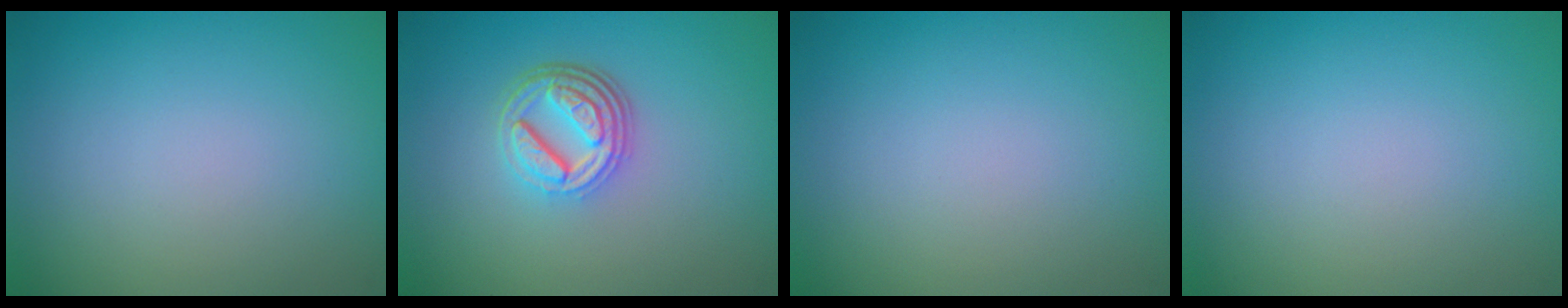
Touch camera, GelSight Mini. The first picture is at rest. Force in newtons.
{"total": 4.7, "press": 3.5, "slide": 3.1}
{"total": 0.0}
{"total": 0.0}